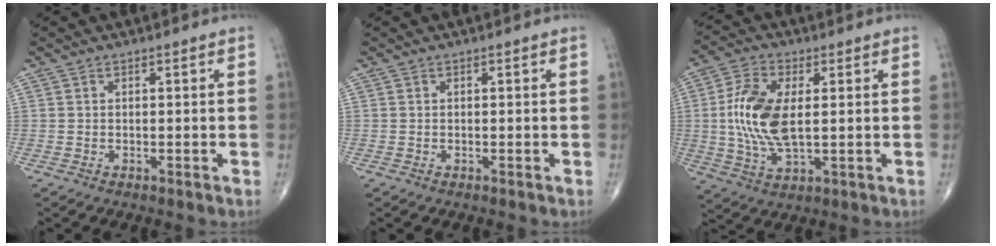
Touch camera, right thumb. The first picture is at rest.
{"total": 0.0}
{"total": 12.5, "force": [1.0, 6.1, 10.8], "torque": [-0.227, -0.003, 0.021]}